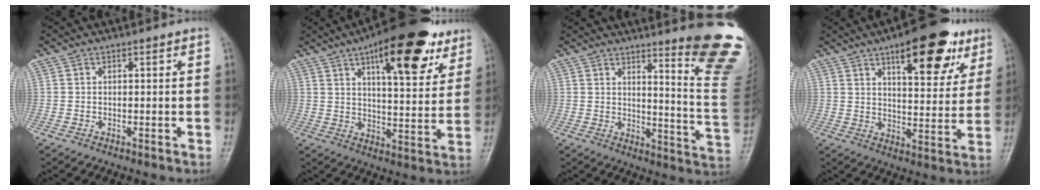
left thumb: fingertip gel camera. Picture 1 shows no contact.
{"total": 20.1, "force": [11.1, 7.4, 15.0], "torque": [-0.181, -0.034, 0.162]}
{"total": 18.5, "force": [13.4, 1.5, 12.8], "torque": [-0.133, -0.132, 0.160]}
{"total": 17.5, "force": [9.7, 6.8, 12.8], "torque": [-0.132, -0.035, 0.137]}